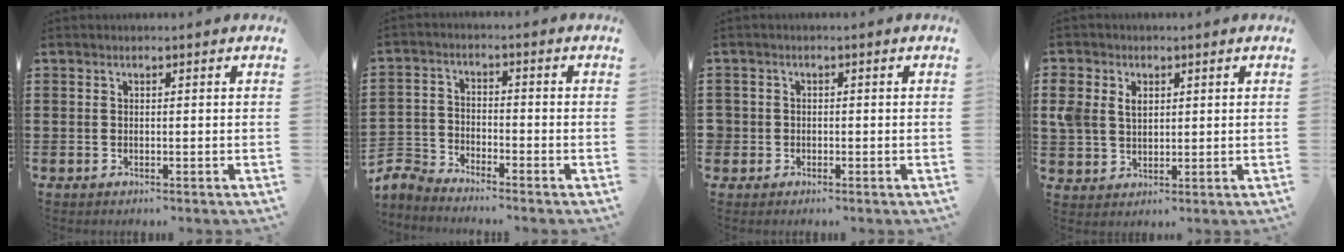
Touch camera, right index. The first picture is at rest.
{"total": 4.7, "force": [-4.6, 0.9, 0.5], "torque": [-0.040, -0.005, -0.103]}
{"total": 1.4, "force": [-0.5, 1.3, 0.1], "torque": [-0.007, 0.004, -0.013]}
{"total": 4.6, "force": [1.4, 3.6, 2.5], "torque": [-0.068, 0.011, 0.023]}